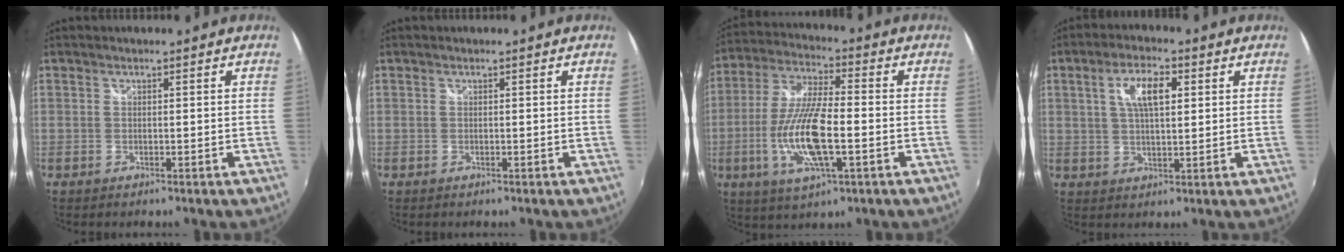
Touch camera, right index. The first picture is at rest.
{"total": 0.0}
{"total": 14.7, "force": [-3.6, 4.3, 13.6], "torque": [-0.279, -0.009, -0.069]}
{"total": 7.0, "force": [2.2, 2.6, 6.1], "torque": [-0.110, 0.009, 0.041]}